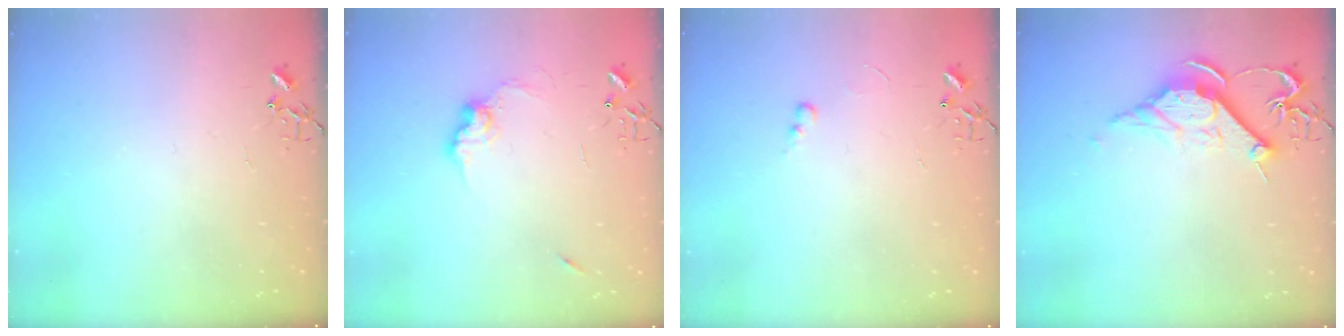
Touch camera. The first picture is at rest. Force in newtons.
{"total": 9.6, "press": 9.6, "slide": 0.8}
{"total": 4.8, "press": 4.7, "slide": 0.6}
{"total": 11.7, "press": 11.7, "slide": 0.4}